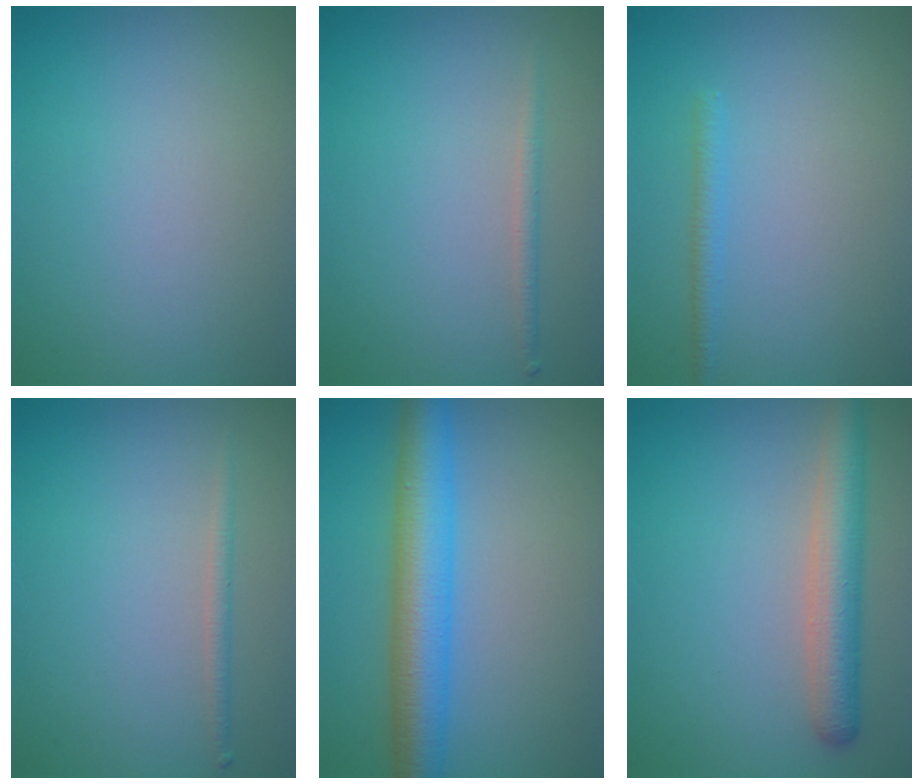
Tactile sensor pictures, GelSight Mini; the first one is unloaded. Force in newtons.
{"total": 1.1, "press": 1.1, "slide": 0.0}
{"total": 1.3, "press": 1.3, "slide": 0.1}
{"total": 1.1, "press": 1.1, "slide": 0.0}
{"total": 6.7, "press": 6.7, "slide": 0.0}
{"total": 4.7, "press": 4.7, "slide": 0.2}